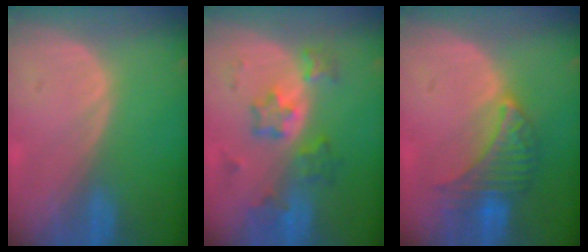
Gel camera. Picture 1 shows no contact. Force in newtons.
{"total": 6.3, "press": 6.3, "slide": 0.5}
{"total": 6.6, "press": 6.5, "slide": 0.6}